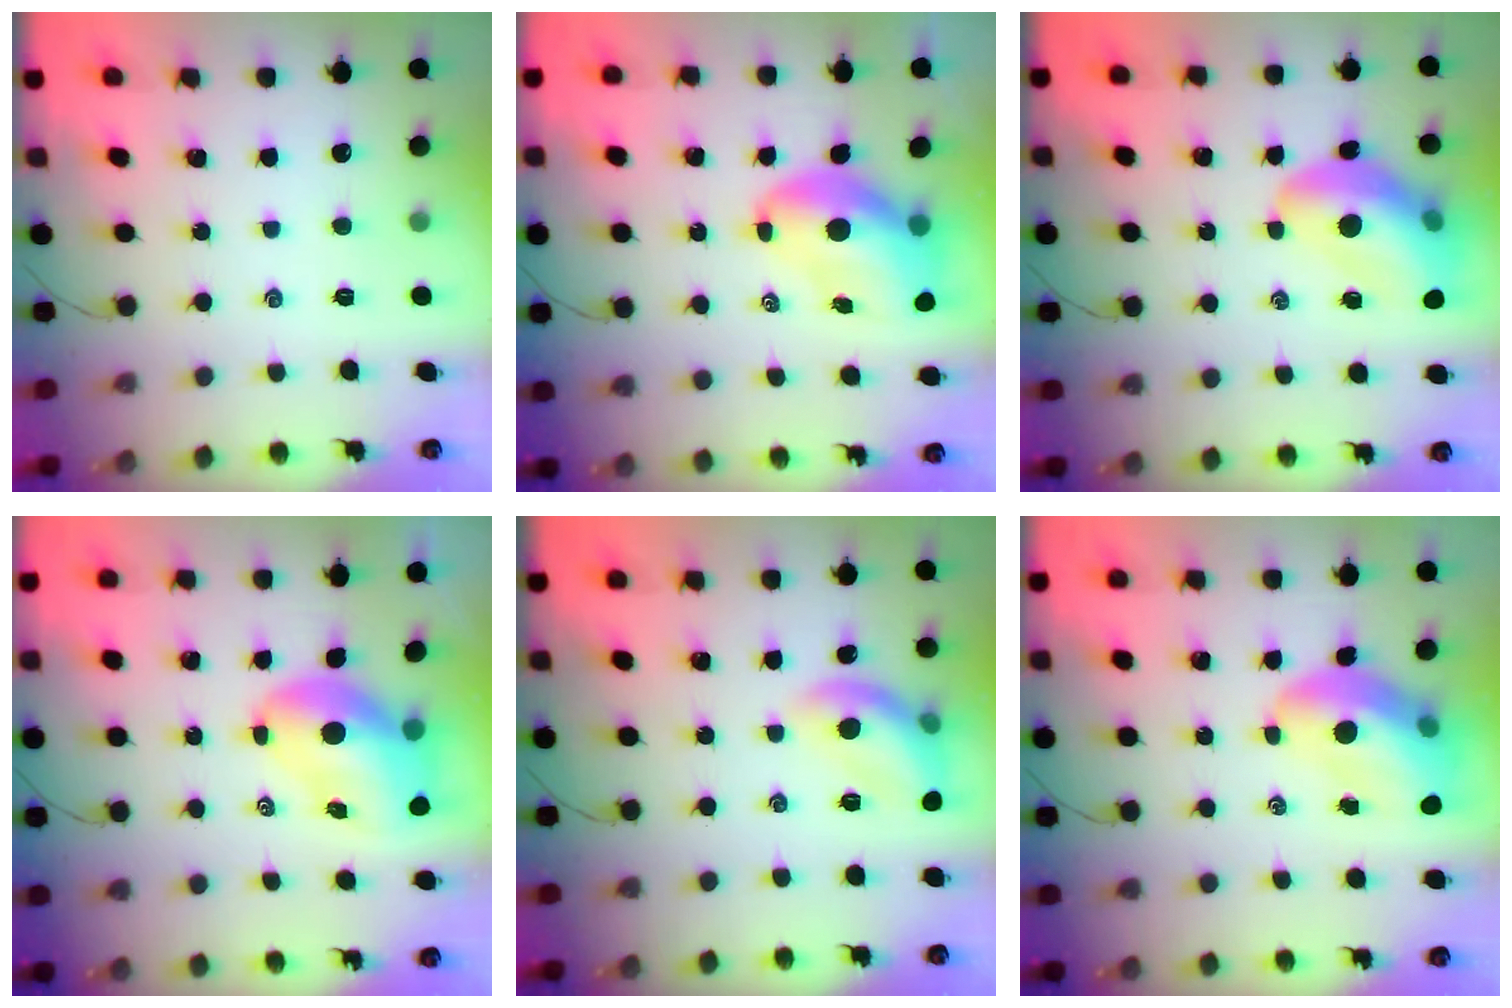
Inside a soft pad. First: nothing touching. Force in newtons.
{"total": 10.9, "press": 10.4, "slide": 3.1}
{"total": 15.9, "press": 15.3, "slide": 4.2}
{"total": 11.1, "press": 10.7, "slide": 3.2}
{"total": 11.9, "press": 11.9, "slide": 1.2}
{"total": 13.3, "press": 12.8, "slide": 3.7}